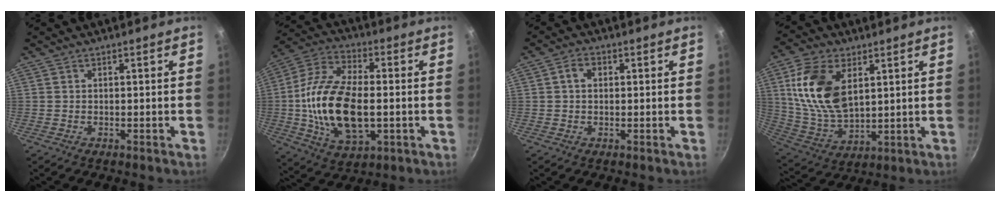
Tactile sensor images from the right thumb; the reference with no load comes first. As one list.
[{"total": 20.2, "force": [-1.5, 10.7, 17.0], "torque": [-0.321, 0.019, -0.030]}, {"total": 2.7, "force": [0.4, 2.1, 1.7], "torque": [-0.026, 0.004, 0.003]}, {"total": 16.0, "force": [4.7, 9.2, 12.2], "torque": [-0.220, -0.017, 0.104]}]